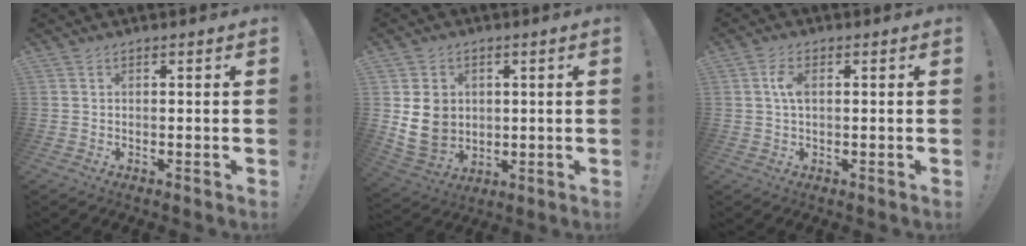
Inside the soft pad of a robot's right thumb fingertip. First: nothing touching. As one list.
[{"total": 9.8, "force": [2.1, 8.6, 4.2], "torque": [-0.071, -0.005, 0.044]}, {"total": 4.3, "force": [0.7, 2.2, 3.7], "torque": [-0.068, 0.002, 0.008]}]